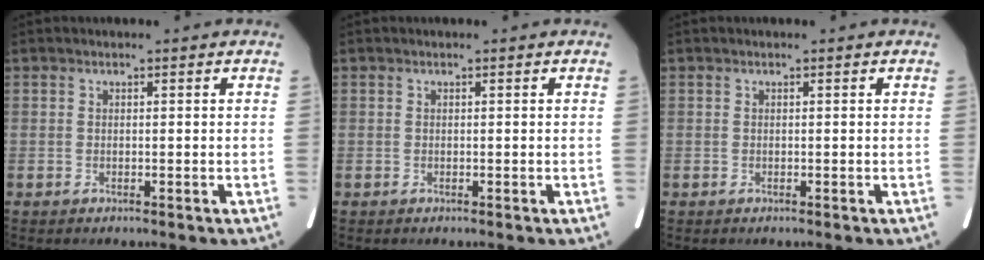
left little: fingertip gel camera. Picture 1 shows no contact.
{"total": 0.0}
{"total": 0.0}